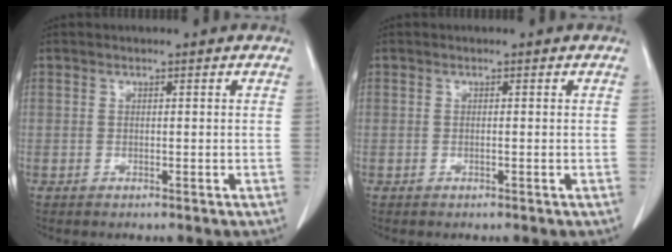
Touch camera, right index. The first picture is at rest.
{"total": 0.0}